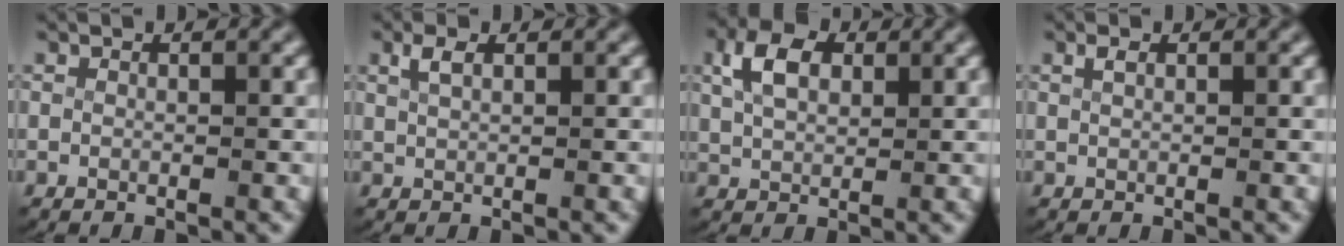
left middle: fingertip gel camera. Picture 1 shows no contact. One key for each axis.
{"total": 1.2, "fx": 0.8, "fy": 0.2, "fz": 0.9, "tx": -0.022, "ty": -0.002, "tz": 0.022}
{"total": 3.7, "fx": 1.5, "fy": 2.2, "fz": 2.6, "tx": -0.058, "ty": -0.003, "tz": 0.033}
{"total": 0.6, "fx": 0.4, "fy": 0.0, "fz": 0.4, "tx": -0.011, "ty": -0.003, "tz": 0.013}